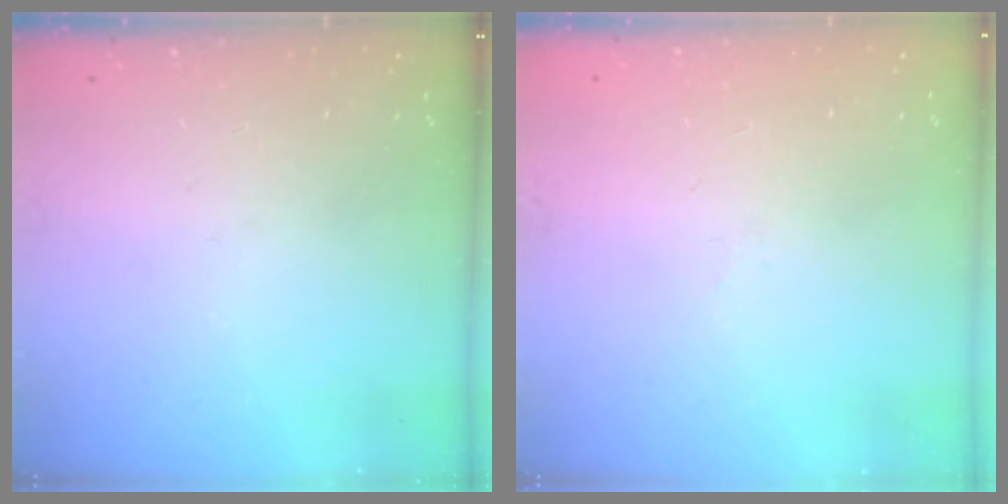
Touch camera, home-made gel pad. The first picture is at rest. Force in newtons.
{"total": 2.0, "press": 1.9, "slide": 0.5}